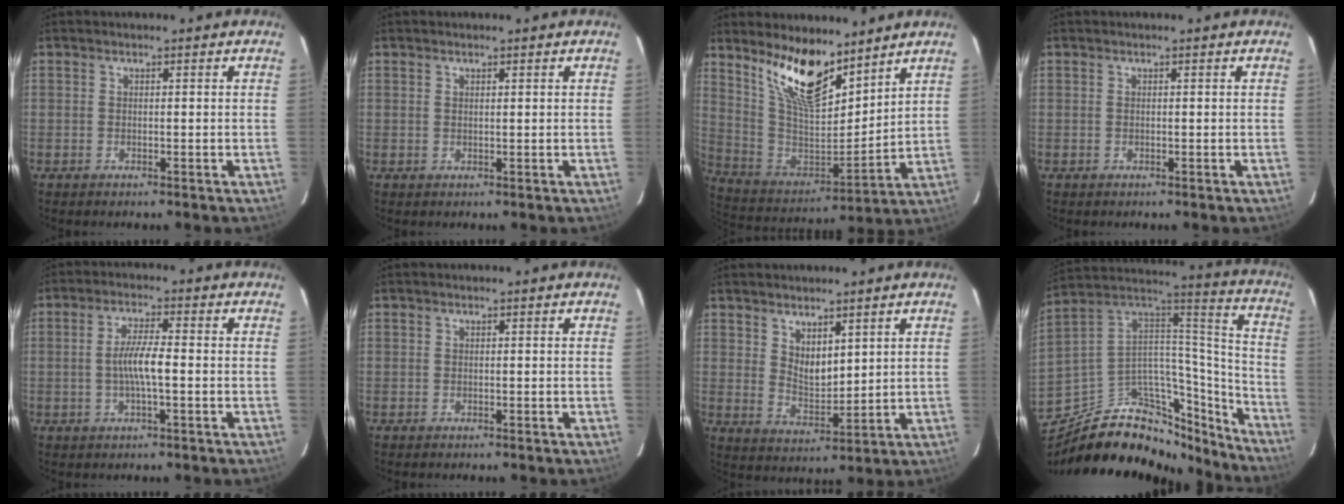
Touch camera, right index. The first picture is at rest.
{"total": 0.5, "force": [0.5, 0.1, 0.2], "torque": [-0.004, 0.000, 0.010]}
{"total": 16.3, "force": [11.6, 5.9, 9.8], "torque": [-0.191, -0.010, 0.229]}
{"total": 0.0}
{"total": 5.2, "force": [-0.8, 0.5, 5.1], "torque": [-0.096, 0.001, -0.014]}
{"total": 0.0}
{"total": 5.8, "force": [4.0, 2.8, 3.3], "torque": [-0.049, -0.006, 0.077]}
{"total": 27.7, "force": [-21.6, 13.2, 11.4], "torque": [-0.171, 0.077, -0.318]}